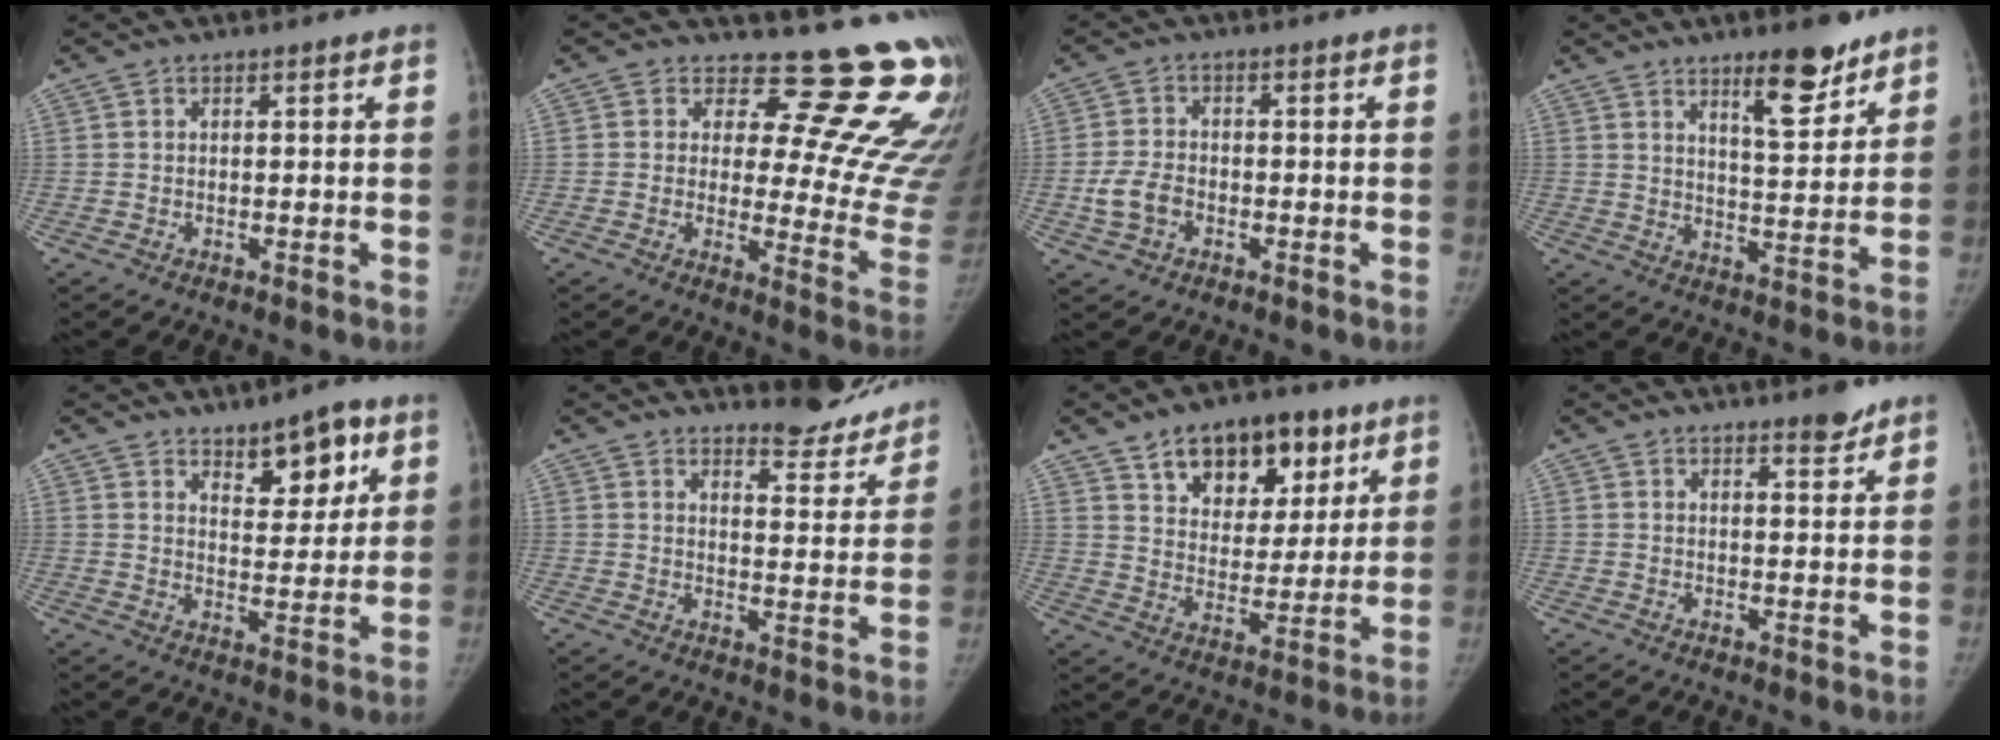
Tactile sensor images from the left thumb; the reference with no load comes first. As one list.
[{"total": 21.6, "force": [16.7, 8.3, 10.9], "torque": [-0.091, -0.135, 0.183]}, {"total": 5.2, "force": [-1.7, 3.7, 3.2], "torque": [-0.061, 0.013, -0.031]}, {"total": 10.4, "force": [7.3, 3.0, 6.8], "torque": [-0.078, -0.055, 0.115]}, {"total": 9.4, "force": [5.4, 4.5, 6.2], "torque": [-0.054, -0.034, 0.083]}, {"total": 9.4, "force": [9.0, 2.4, 1.8], "torque": [0.011, -0.084, 0.113]}, {"total": 16.3, "force": [9.3, 9.9, 9.0], "torque": [-0.079, -0.036, 0.149]}, {"total": 3.1, "force": [2.6, 0.7, 1.5], "torque": [-0.009, -0.022, 0.037]}]